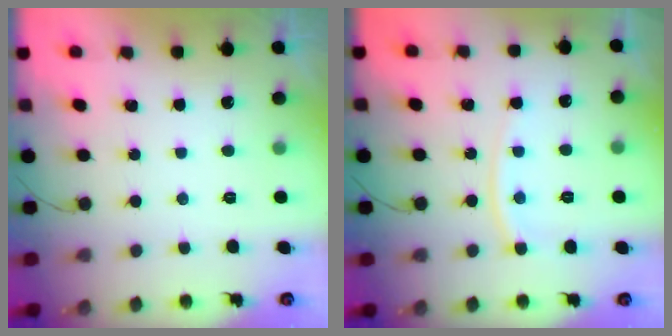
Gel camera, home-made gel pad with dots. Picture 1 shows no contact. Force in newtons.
{"total": 9.2, "press": 9.1, "slide": 1.2}